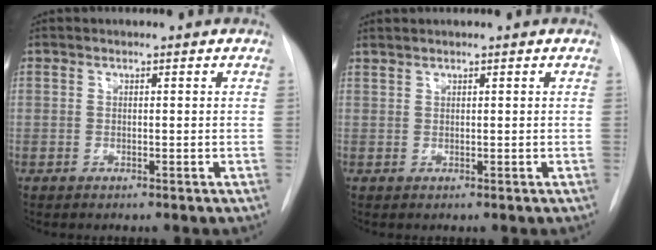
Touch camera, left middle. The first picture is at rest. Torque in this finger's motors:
{"motor_torque": [0.34, -0.74, 0.03, 0.01]}